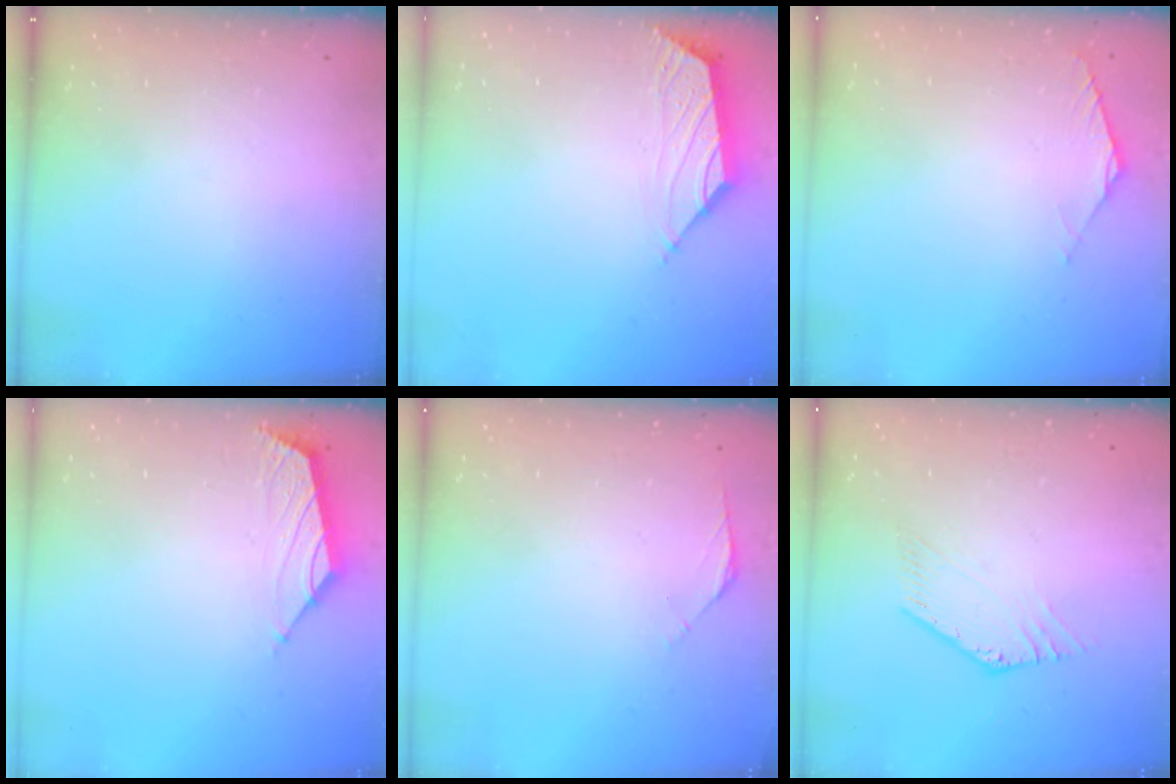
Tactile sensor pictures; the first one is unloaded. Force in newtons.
{"total": 0.8, "press": 0.5, "slide": 0.6}
{"total": 2.1, "press": 2.1, "slide": 0.6}
{"total": 1.6, "press": 1.5, "slide": 0.7}
{"total": 1.8, "press": 1.7, "slide": 0.6}
{"total": 0.0}